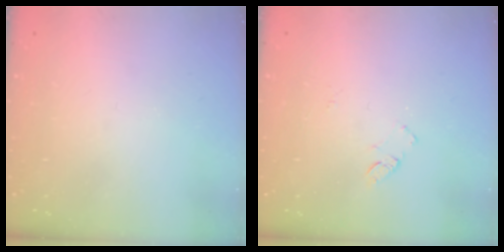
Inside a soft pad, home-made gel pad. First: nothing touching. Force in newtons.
{"total": 6.2, "press": 6.2, "slide": 0.5}